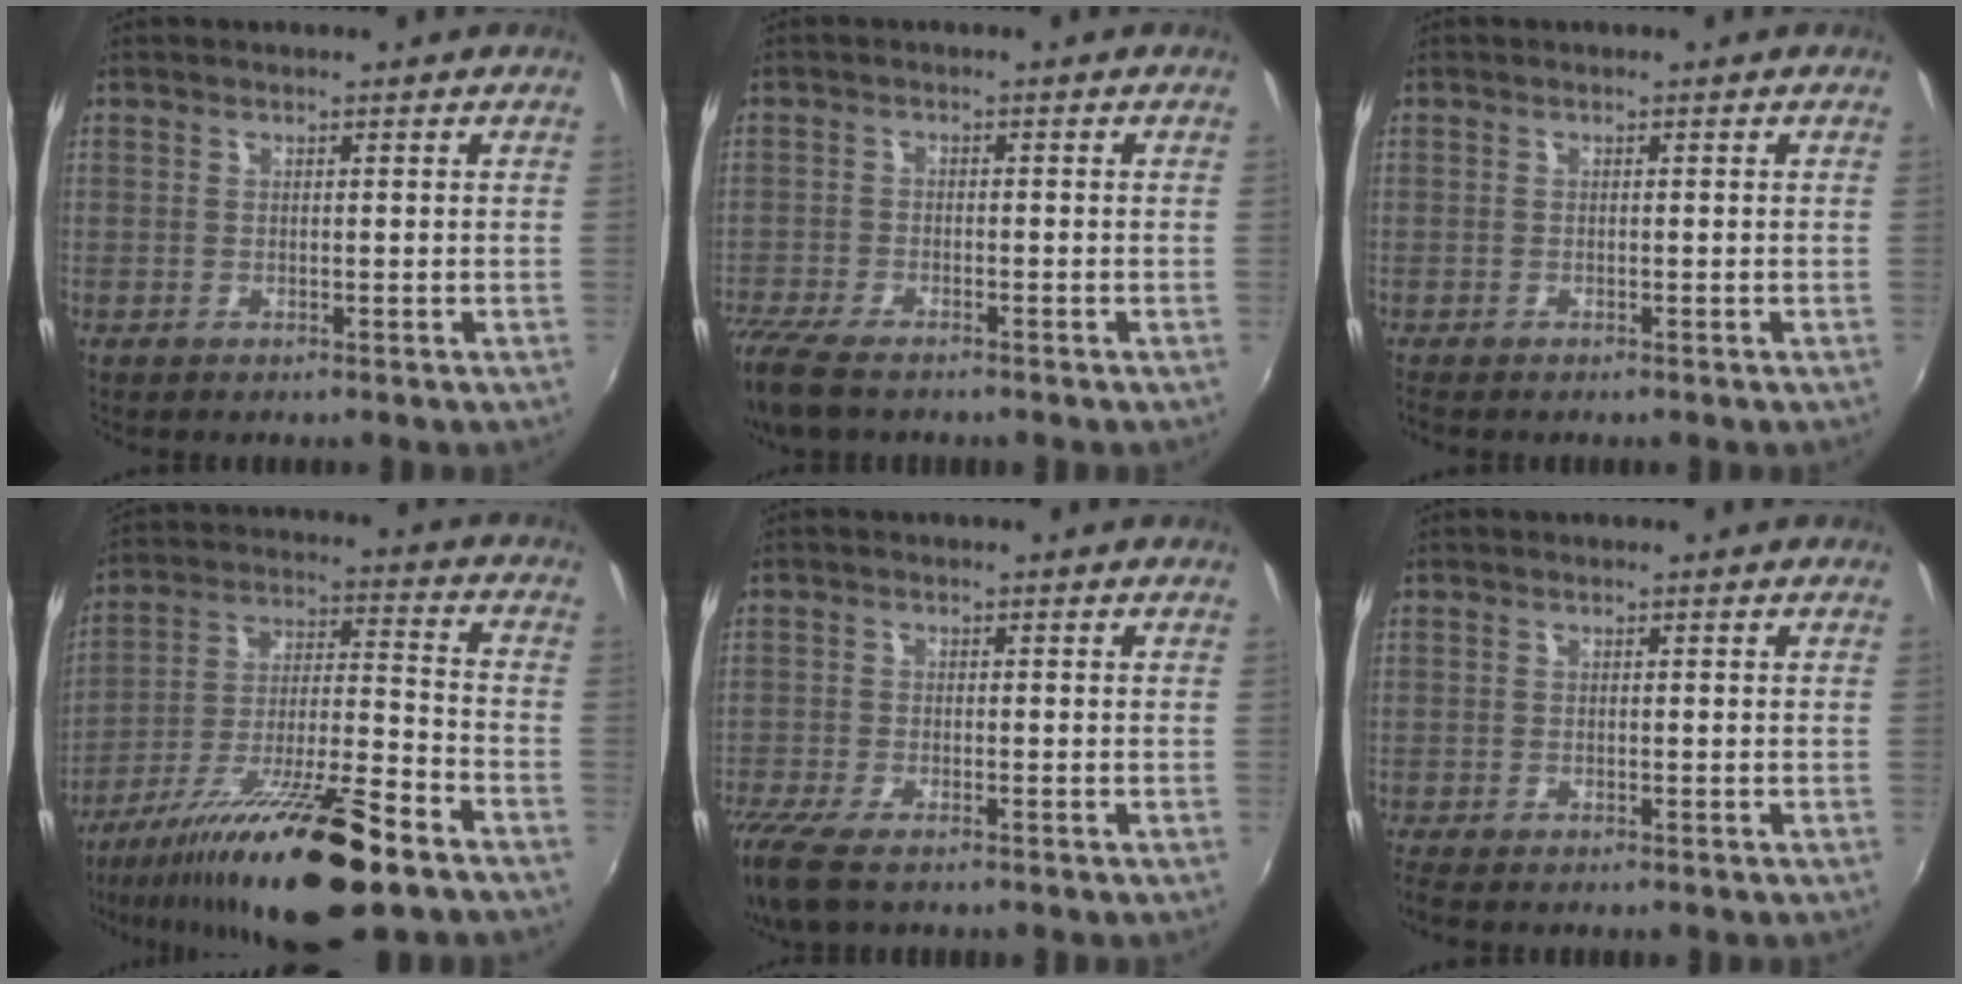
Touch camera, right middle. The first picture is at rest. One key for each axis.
{"total": 10.3, "fx": -8.1, "fy": 3.2, "fz": 5.5, "tx": -0.146, "ty": -0.044, "tz": -0.151}
{"total": 0.9, "fx": -0.8, "fy": 0.1, "fz": 0.3, "tx": -0.008, "ty": -0.005, "tz": -0.012}
{"total": 21.9, "fx": -14.9, "fy": 3.4, "fz": 15.6, "tx": -0.274, "ty": -0.030, "tz": -0.253}
{"total": 9.2, "fx": -6.9, "fy": 2.7, "fz": 5.5, "tx": -0.137, "ty": -0.043, "tz": -0.129}
{"total": 2.3, "fx": -2.0, "fy": 0.4, "fz": 1.2, "tx": -0.027, "ty": -0.012, "tz": -0.034}